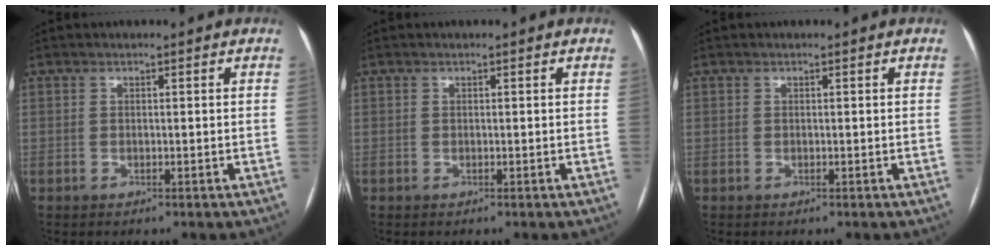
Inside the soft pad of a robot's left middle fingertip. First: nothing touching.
{"total": 0.0}
{"total": 0.0}